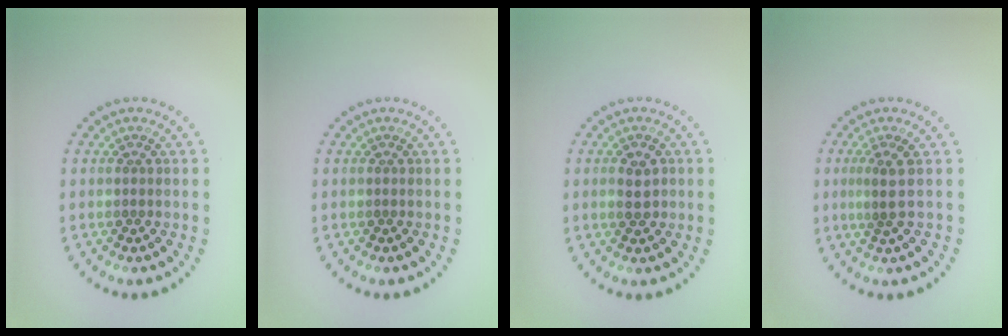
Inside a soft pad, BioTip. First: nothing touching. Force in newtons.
{"total": 0.0}
{"total": 2.0, "press": 2.0, "slide": 0.1}
{"total": 1.7, "press": 1.1, "slide": 1.3}